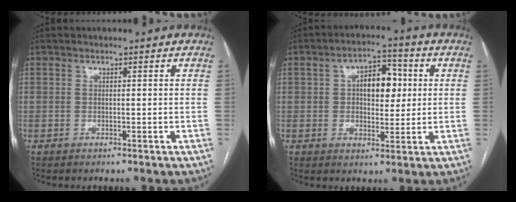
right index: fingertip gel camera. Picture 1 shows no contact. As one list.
[{"total": 7.8, "force": [1.2, 4.0, 6.6], "torque": [-0.102, 0.021, 0.020]}]